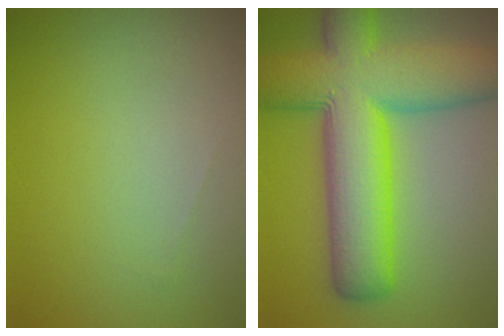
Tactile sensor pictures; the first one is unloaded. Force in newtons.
{"total": 12.7, "press": 12.7, "slide": 0.5}